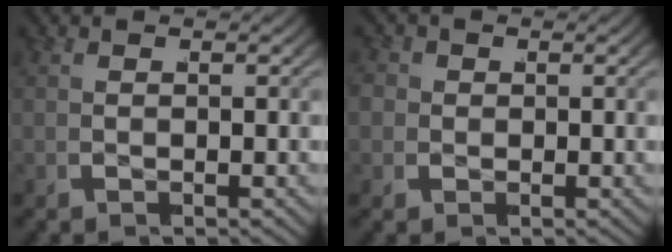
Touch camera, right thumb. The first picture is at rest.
{"total": 3.2, "force": [0.1, 2.9, 1.2], "torque": [-0.031, -0.010, 0.000]}